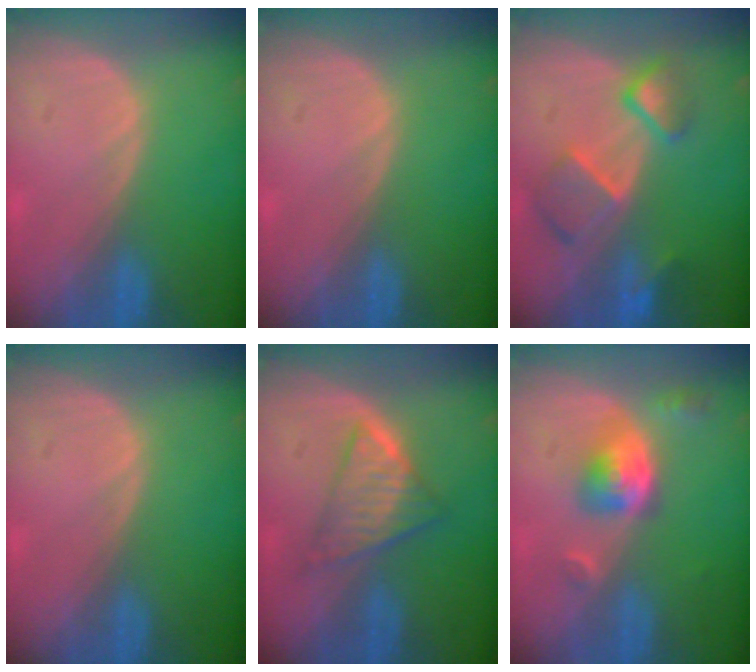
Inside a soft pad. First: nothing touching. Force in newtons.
{"total": 0.0}
{"total": 7.7, "press": 6.7, "slide": 3.8}
{"total": 0.0}
{"total": 5.9, "press": 5.6, "slide": 2.0}
{"total": 5.4, "press": 5.0, "slide": 2.1}